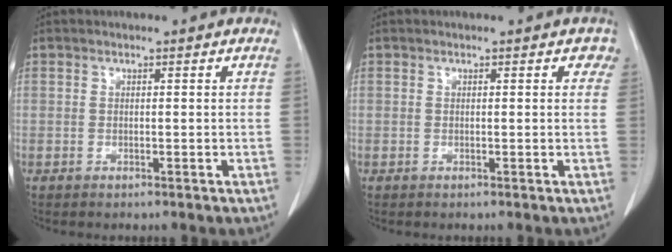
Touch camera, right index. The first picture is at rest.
{"total": 1.5, "force": [0.7, 0.9, 1.1], "torque": [-0.002, 0.005, 0.001]}